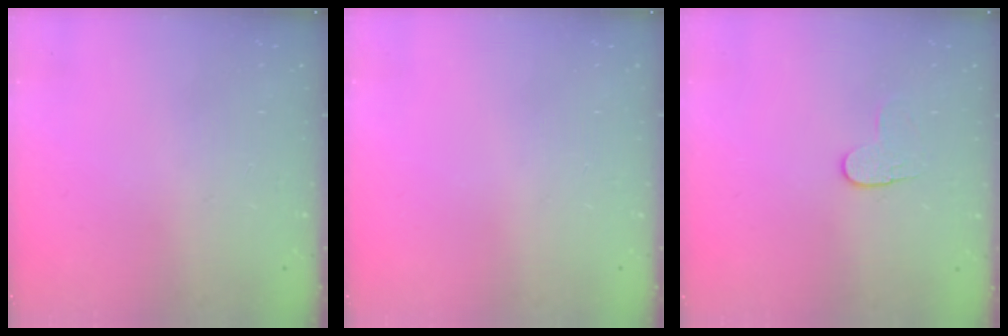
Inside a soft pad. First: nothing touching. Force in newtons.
{"total": 0.0}
{"total": 5.3, "press": 5.3, "slide": 0.5}